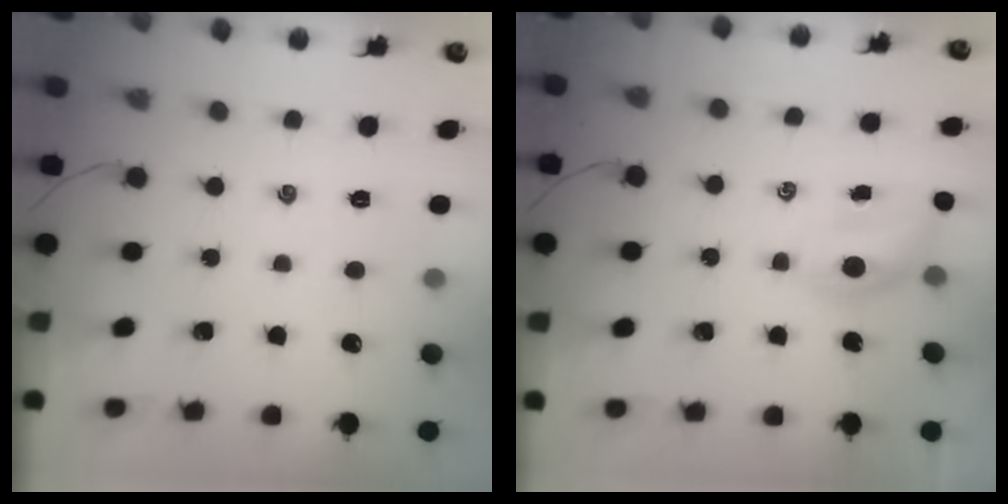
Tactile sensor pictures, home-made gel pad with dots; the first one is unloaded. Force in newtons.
{"total": 4.1, "press": 4.0, "slide": 0.7}